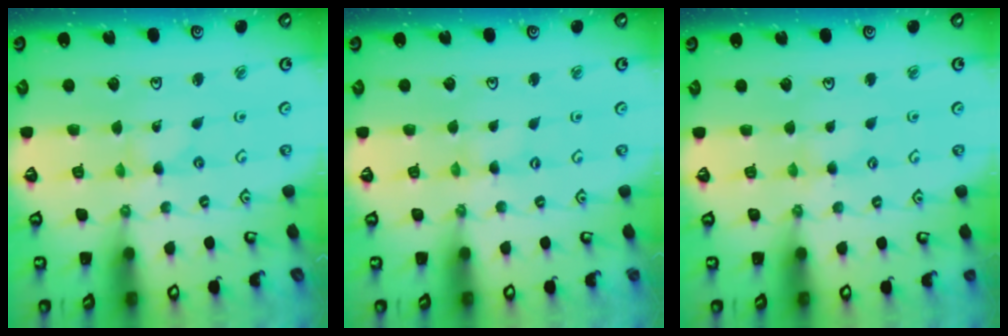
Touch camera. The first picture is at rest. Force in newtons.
{"total": 0.0}
{"total": 1.7, "press": 1.6, "slide": 0.3}